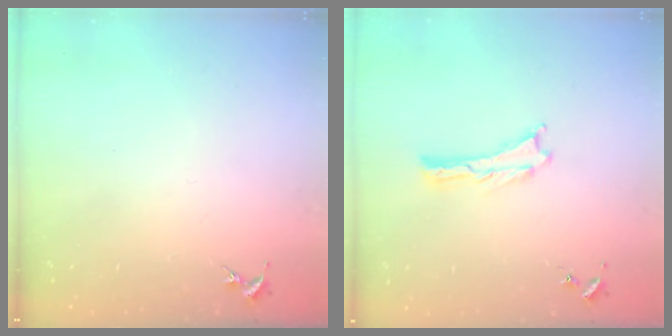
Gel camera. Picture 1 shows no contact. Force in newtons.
{"total": 0.0}